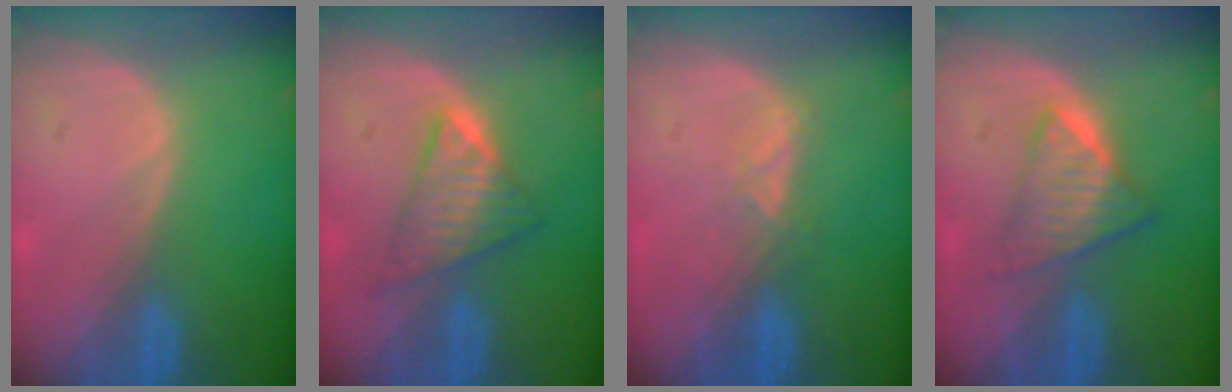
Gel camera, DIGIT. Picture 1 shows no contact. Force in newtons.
{"total": 5.8, "press": 5.8, "slide": 0.8}
{"total": 2.3, "press": 2.2, "slide": 0.9}
{"total": 6.3, "press": 5.4, "slide": 3.1}